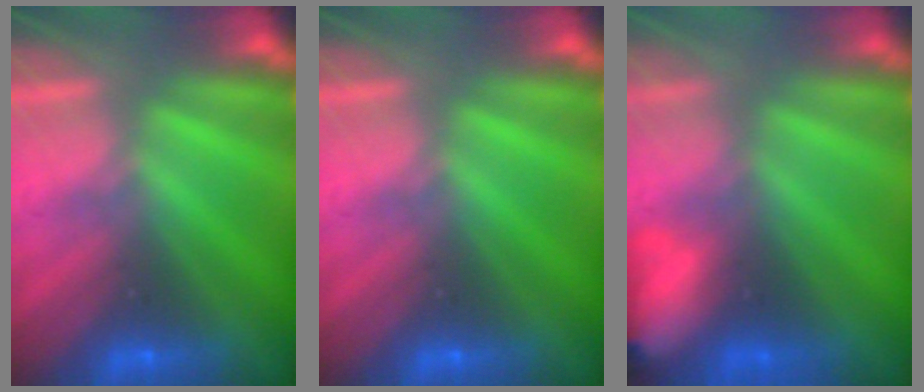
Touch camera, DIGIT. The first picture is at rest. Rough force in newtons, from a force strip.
{"total": 0.0}
{"total": 8.7}